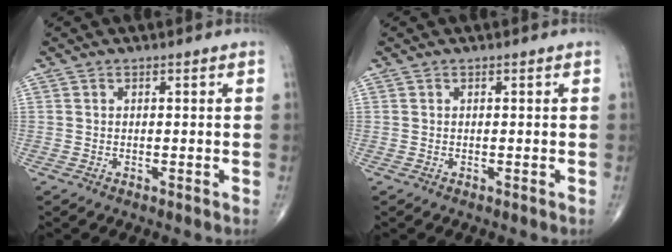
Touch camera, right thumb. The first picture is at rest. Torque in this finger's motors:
{"motor_torque": [0.00, 0.00, 0.01, 0.00, 0.00]}